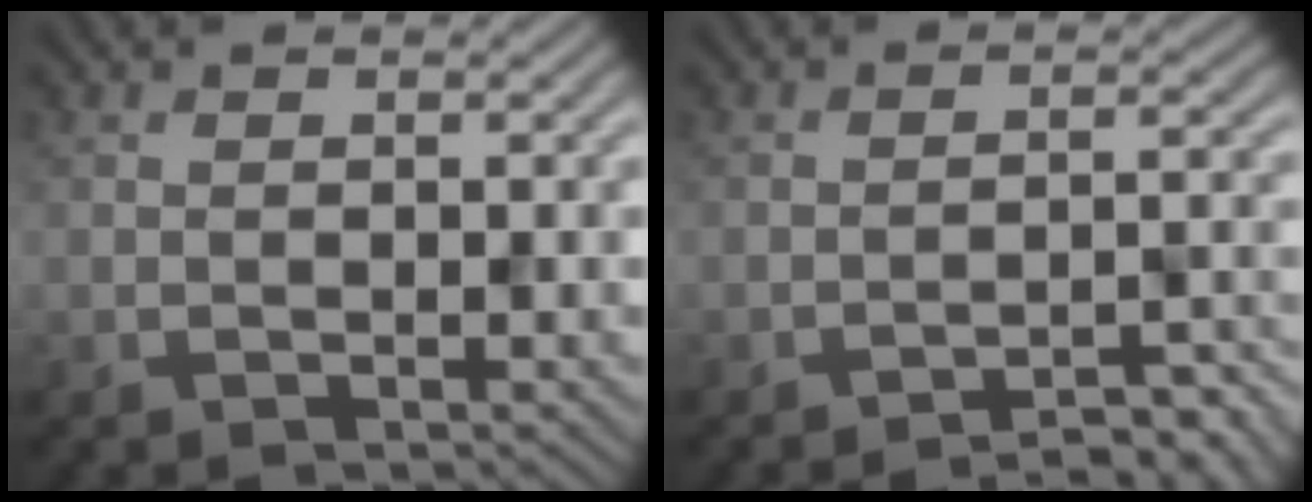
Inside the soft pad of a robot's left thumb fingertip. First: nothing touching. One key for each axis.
{"total": 5.2, "fx": -4.6, "fy": 0.6, "fz": 2.4, "tx": -0.036, "ty": 0.020, "tz": -0.062}